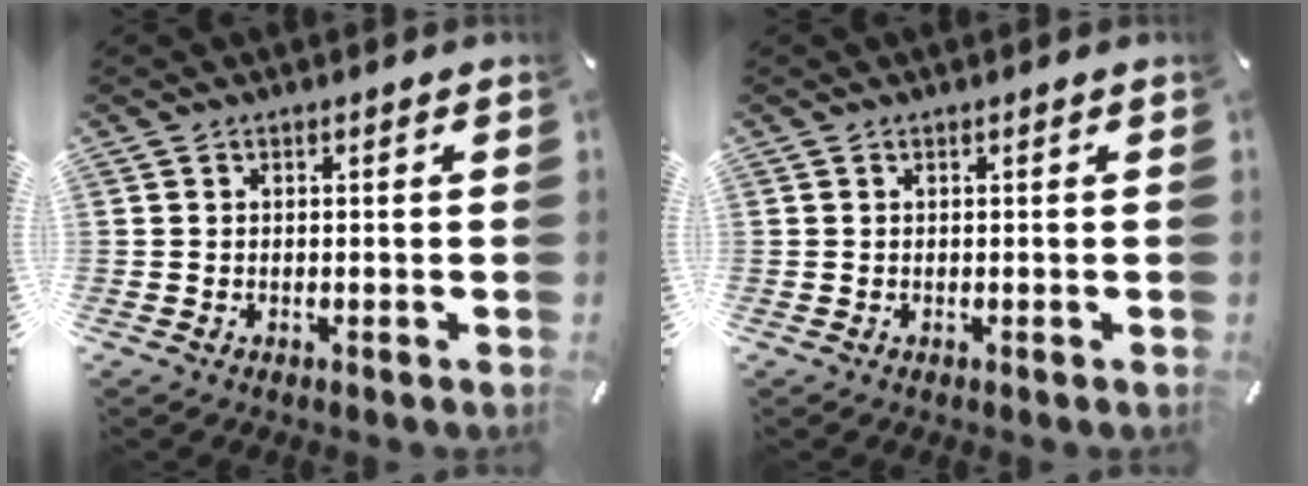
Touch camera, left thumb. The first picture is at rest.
{"total": 0.0}